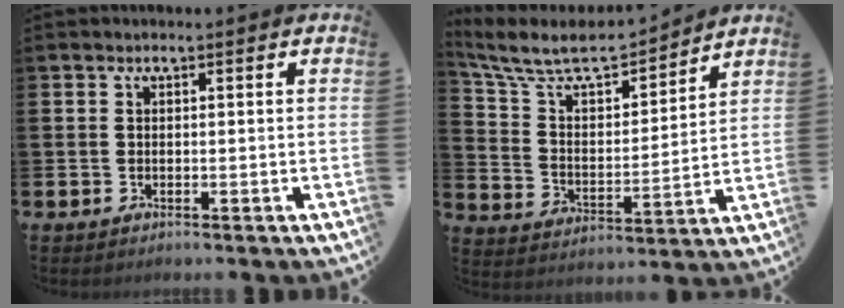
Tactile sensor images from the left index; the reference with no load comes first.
{"total": 8.6, "force": [7.6, 2.6, 3.0], "torque": [-0.103, -0.053, 0.132]}